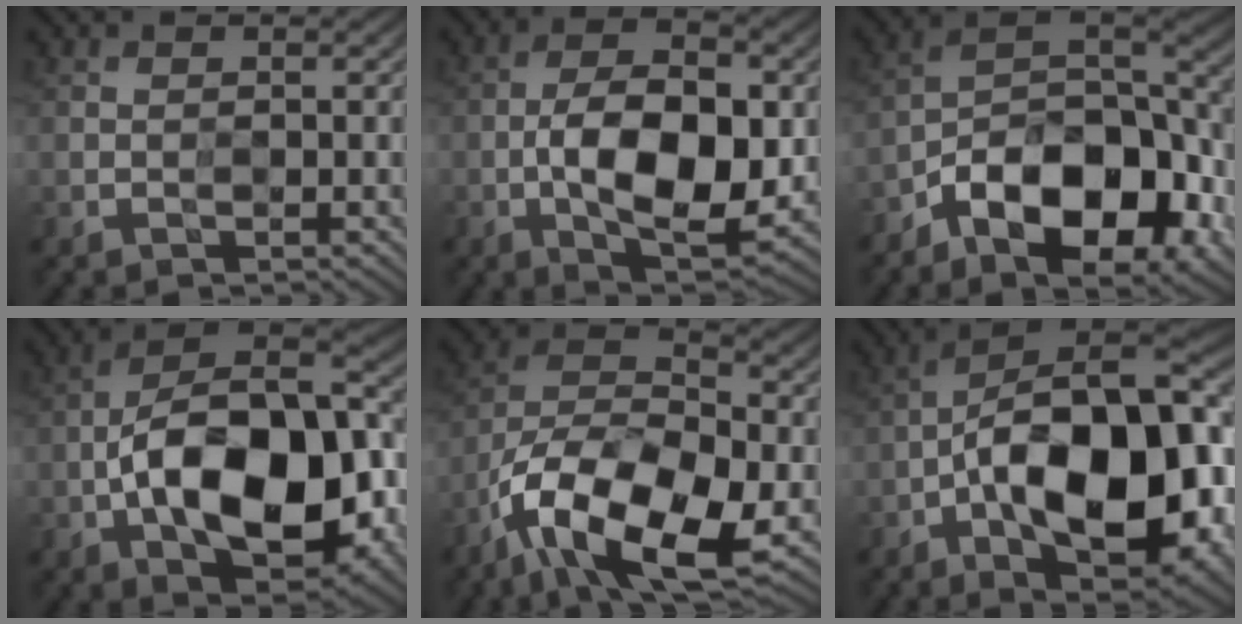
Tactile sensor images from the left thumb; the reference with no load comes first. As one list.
[{"total": 11.9, "force": [-1.8, 5.8, 10.3], "torque": [-0.179, -0.010, -0.029]}, {"total": 15.0, "force": [-7.5, 7.3, 10.8], "torque": [-0.184, -0.014, -0.137]}, {"total": 16.5, "force": [-3.9, 8.7, 13.5], "torque": [-0.213, -0.006, -0.073]}, {"total": 16.2, "force": [-8.3, 7.6, 11.6], "torque": [-0.227, -0.018, -0.168]}, {"total": 18.9, "force": [-4.1, 9.1, 16.1], "torque": [-0.246, 0.010, -0.078]}]